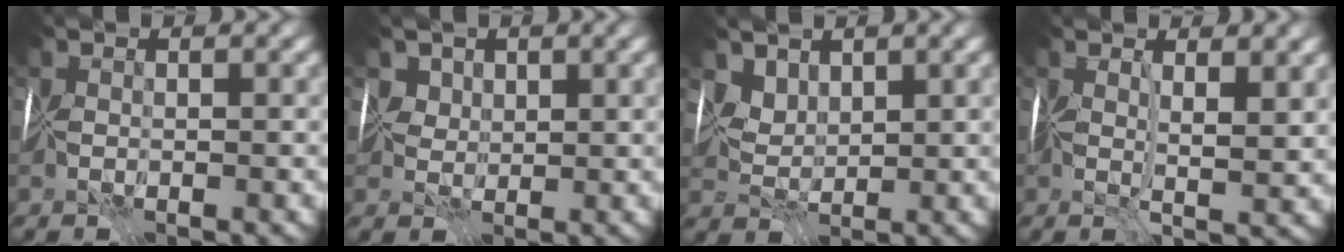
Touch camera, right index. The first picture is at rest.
{"total": 2.3, "force": [2.0, 1.1, 0.0], "torque": [0.000, -0.006, 0.039]}
{"total": 2.4, "force": [2.3, 0.5, 0.0], "torque": [-0.001, -0.018, 0.068]}
{"total": 2.6, "force": [1.7, 0.0, 2.0], "torque": [-0.028, -0.007, 0.034]}